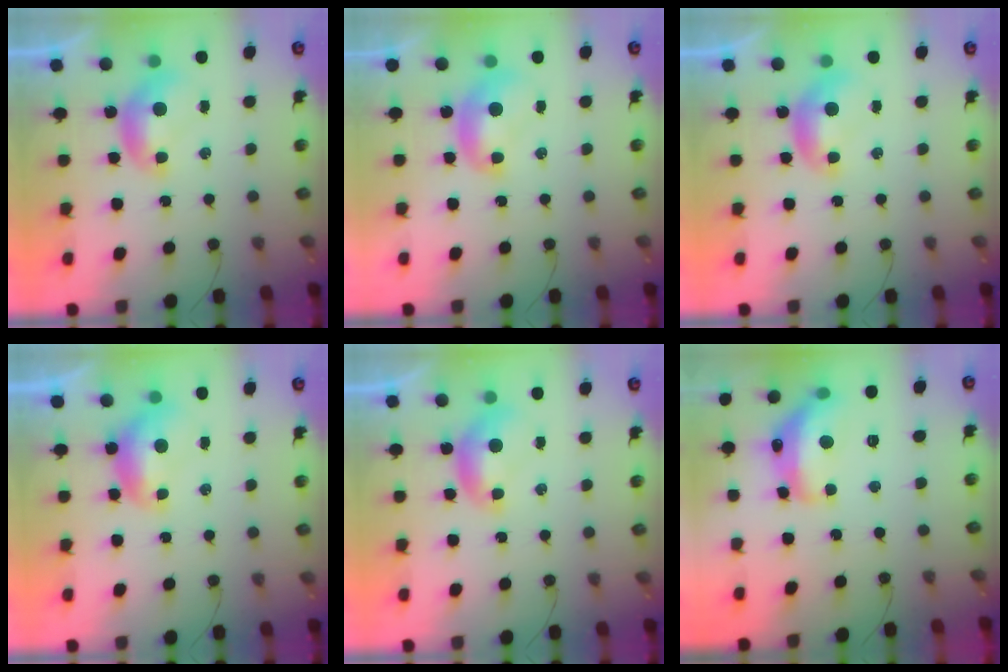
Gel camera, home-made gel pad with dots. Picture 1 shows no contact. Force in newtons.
{"total": 1.9, "press": 1.9, "slide": 0.2}
{"total": 0.0}
{"total": 0.0}
{"total": 0.0}
{"total": 10.8, "press": 10.8, "slide": 0.7}